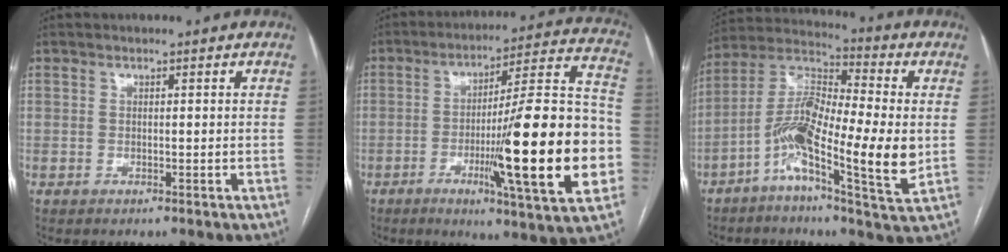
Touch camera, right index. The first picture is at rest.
{"total": 23.8, "force": [-5.7, 1.0, 23.1], "torque": [-0.304, -0.002, -0.087]}
{"total": 15.5, "force": [-3.3, 2.6, 14.9], "torque": [-0.289, 0.008, -0.069]}